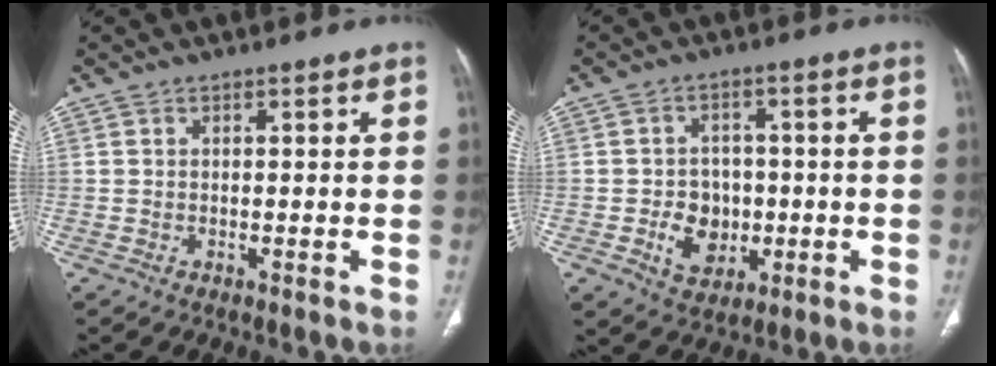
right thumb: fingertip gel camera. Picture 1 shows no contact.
{"total": 7.7, "force": [-1.5, 6.4, 4.1], "torque": [-0.031, 0.011, -0.015]}